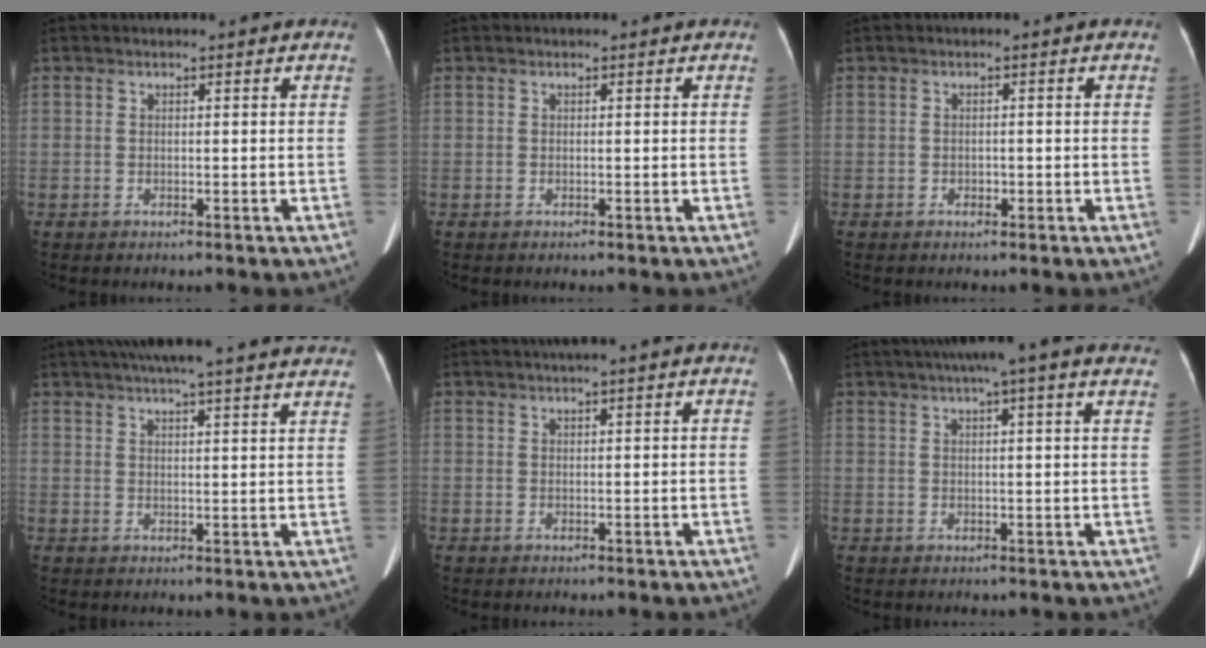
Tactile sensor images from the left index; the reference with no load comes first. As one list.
[{"total": 0.0}, {"total": 0.8, "force": [-0.4, 0.6, 0.4], "torque": [-0.009, 0.001, -0.005]}, {"total": 23.4, "force": [20.6, 0.8, 11.1], "torque": [-0.180, 0.012, 0.260]}, {"total": 3.2, "force": [2.5, -0.8, 1.8], "torque": [-0.021, 0.021, 0.043]}, {"total": 11.4, "force": [8.6, 0.2, 7.4], "torque": [-0.114, 0.037, 0.101]}]